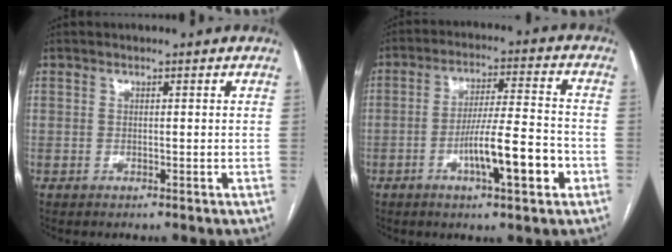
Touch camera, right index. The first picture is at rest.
{"total": 10.6, "force": [-3.9, 1.2, 9.8], "torque": [-0.162, 0.006, -0.062]}